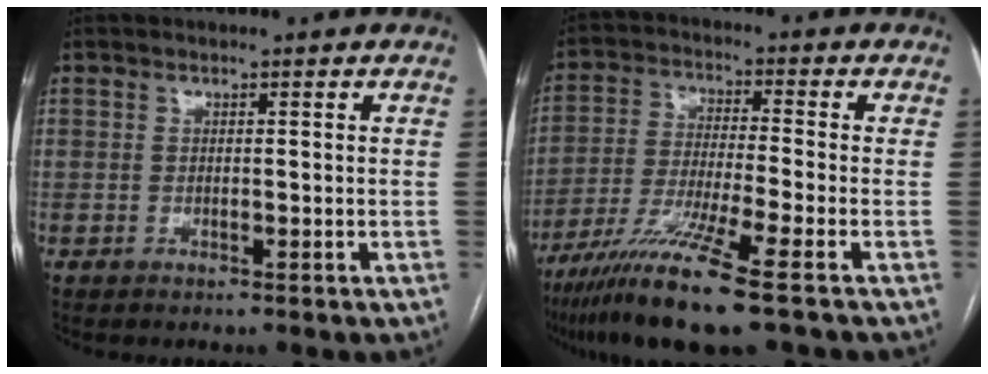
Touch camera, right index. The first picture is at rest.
{"total": 12.6, "force": [-8.1, -0.7, 9.6], "torque": [-0.192, -0.036, -0.149]}